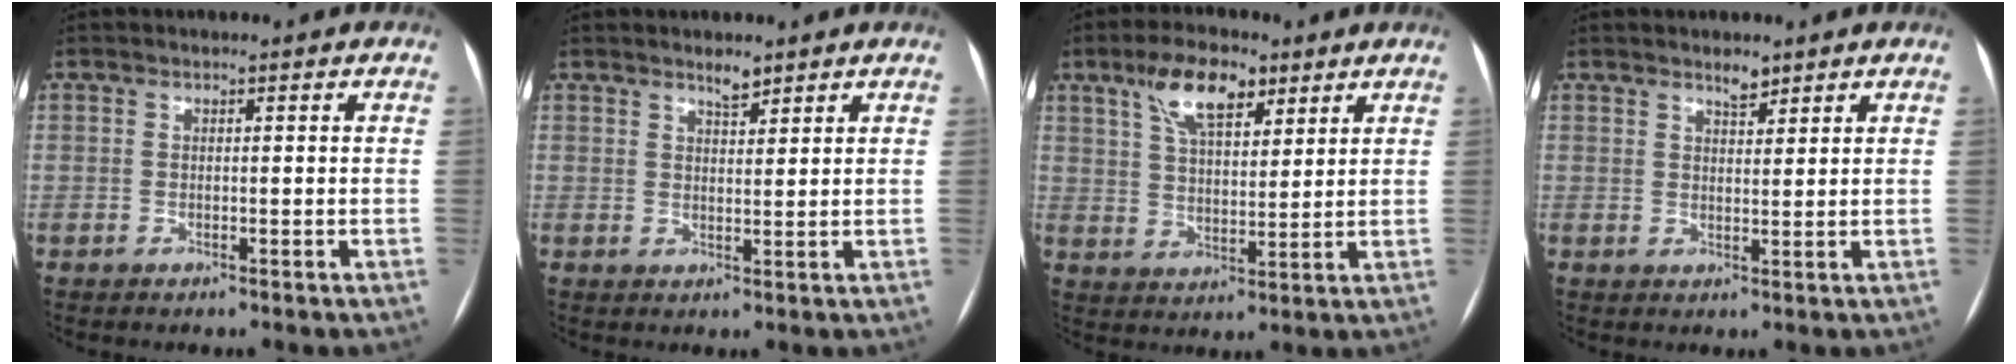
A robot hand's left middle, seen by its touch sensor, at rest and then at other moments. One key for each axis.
{"total": 2.3, "fx": 1.9, "fy": 0.5, "fz": 1.1, "tx": -0.020, "ty": -0.002, "tz": 0.033}
{"total": 9.3, "fx": 5.6, "fy": 3.6, "fz": 6.5, "tx": -0.125, "ty": 0.016, "tz": 0.104}
{"total": 2.3, "fx": 1.9, "fy": 0.7, "fz": 1.0, "tx": -0.020, "ty": -0.002, "tz": 0.032}